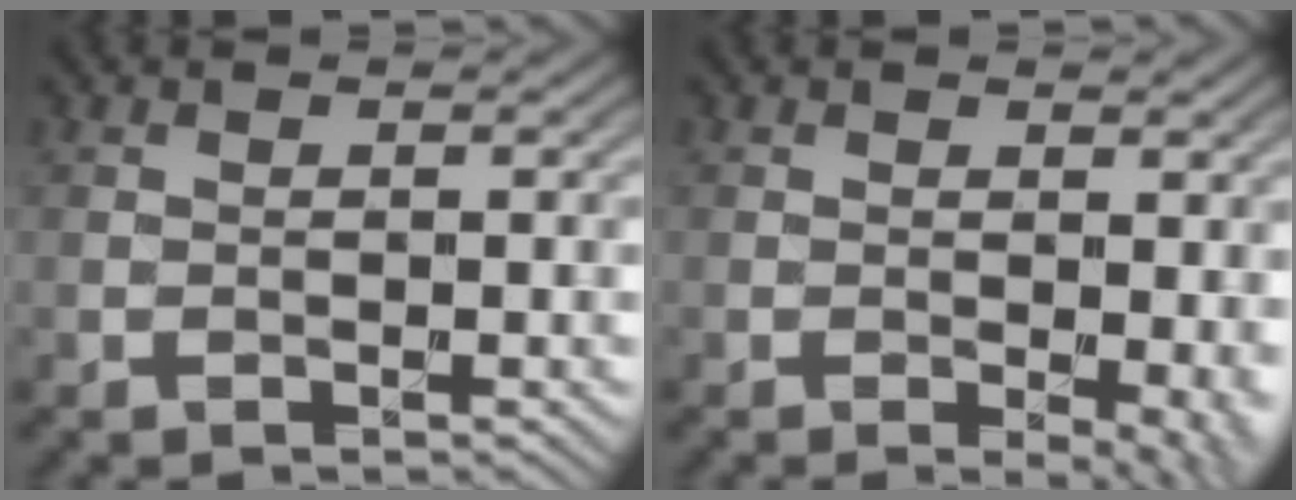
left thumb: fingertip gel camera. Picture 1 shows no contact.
{"total": 4.1, "force": [-0.3, 1.6, 3.8], "torque": [-0.043, -0.007, -0.002]}